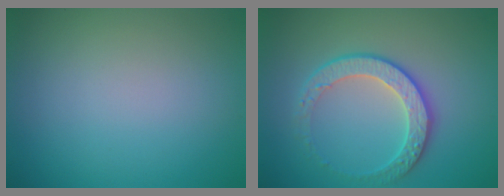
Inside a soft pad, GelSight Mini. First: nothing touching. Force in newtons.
{"total": 3.7, "press": 3.4, "slide": 1.5}